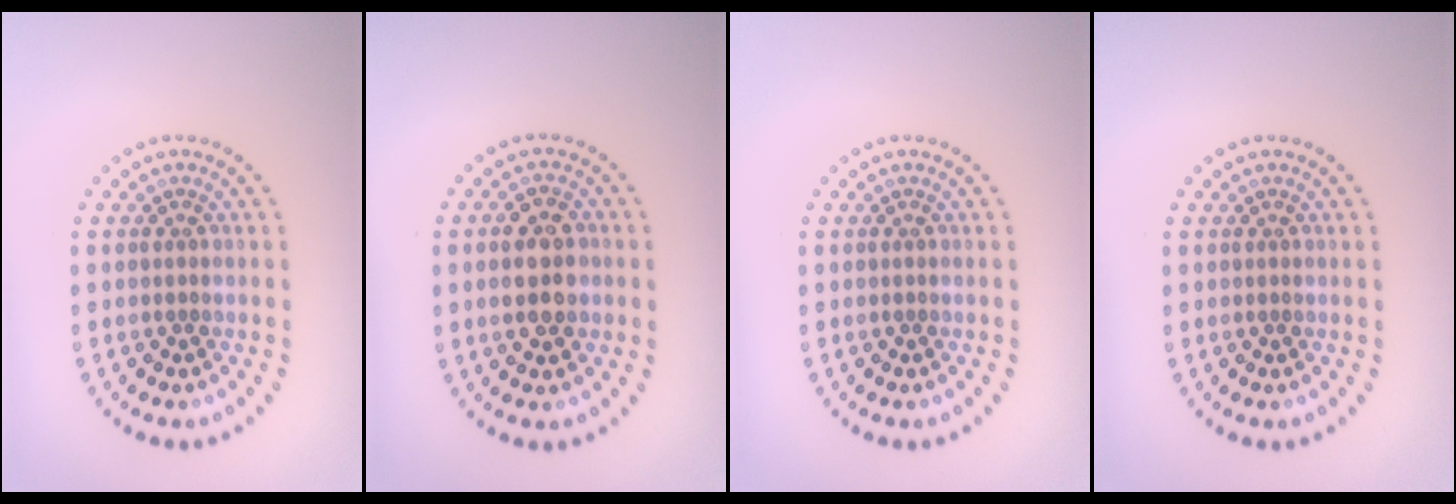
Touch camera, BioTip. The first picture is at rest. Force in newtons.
{"total": 3.9, "press": 3.9, "slide": 0.3}
{"total": 0.0}
{"total": 0.0}